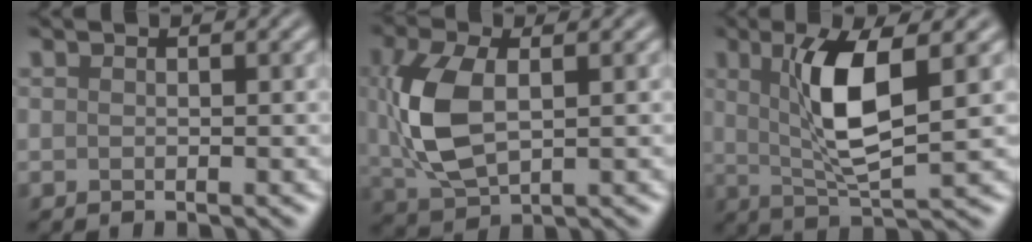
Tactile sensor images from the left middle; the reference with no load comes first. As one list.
[{"total": 7.0, "force": [0.7, 3.9, 5.8], "torque": [-0.145, 0.001, 0.019]}, {"total": 6.7, "force": [1.7, 1.7, 6.2], "torque": [-0.118, -0.003, 0.036]}]